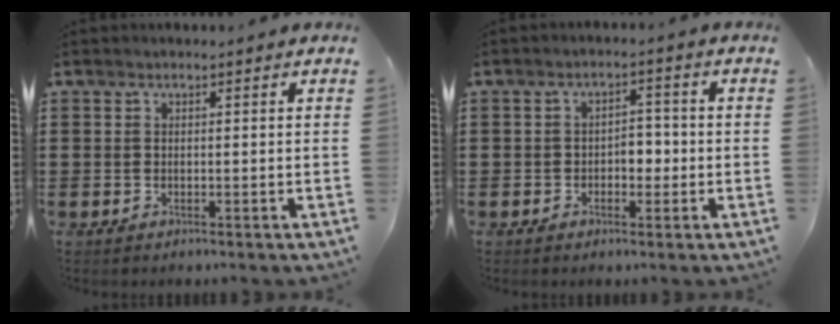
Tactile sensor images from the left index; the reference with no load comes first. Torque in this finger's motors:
{"motor_torque": [0.02, 0.02, 0.14, 0.00]}